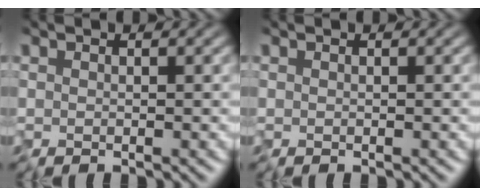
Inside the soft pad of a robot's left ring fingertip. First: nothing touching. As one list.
[{"total": 0.0}]